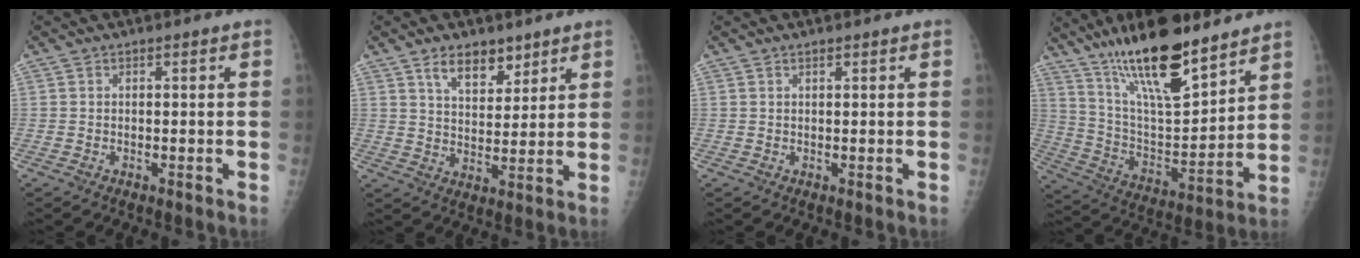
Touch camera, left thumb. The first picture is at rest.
{"total": 8.0, "force": [5.3, 4.2, 4.3], "torque": [-0.042, -0.037, 0.093]}
{"total": 0.6, "force": [0.4, 0.1, 0.4], "torque": [-0.004, -0.001, 0.009]}
{"total": 21.7, "force": [15.4, 6.0, 14.1], "torque": [-0.217, -0.070, 0.275]}